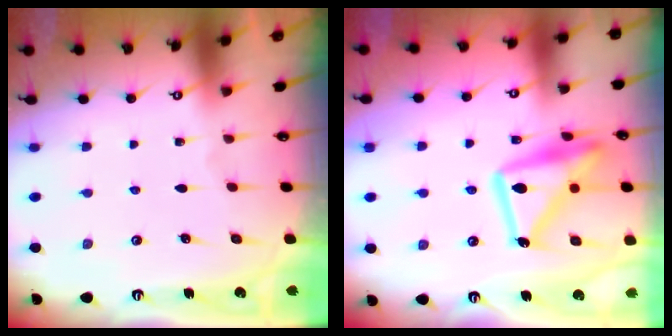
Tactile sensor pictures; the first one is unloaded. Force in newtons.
{"total": 16.6, "press": 16.5, "slide": 1.2}